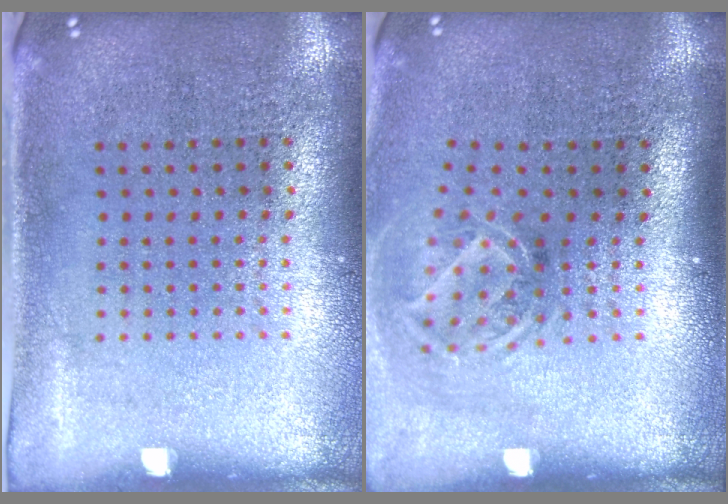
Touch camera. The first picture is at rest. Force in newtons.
{"total": 2.0, "press": 1.3, "slide": 1.4}